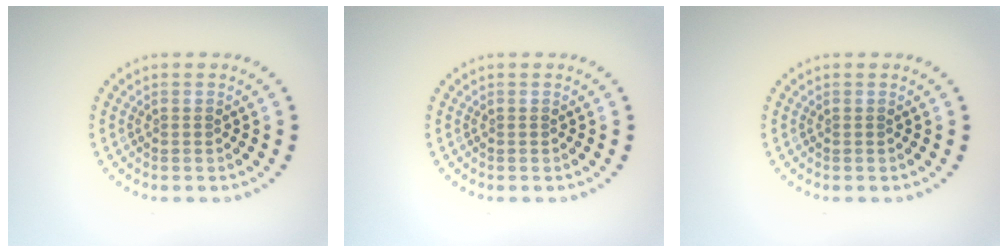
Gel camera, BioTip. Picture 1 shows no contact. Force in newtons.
{"total": 0.0}
{"total": 0.0}